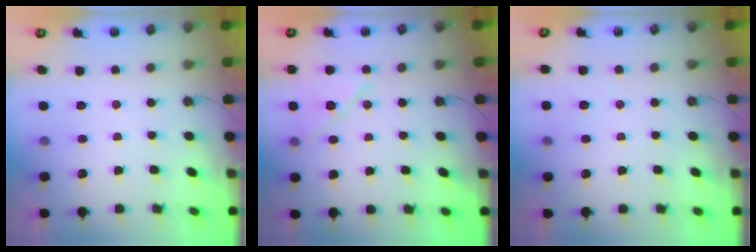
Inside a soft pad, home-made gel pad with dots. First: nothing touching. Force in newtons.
{"total": 12.1, "press": 11.7, "slide": 3.3}
{"total": 3.8, "press": 3.3, "slide": 1.9}